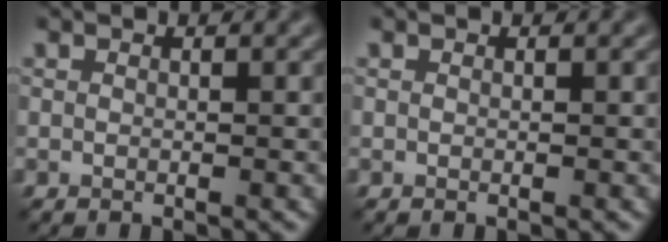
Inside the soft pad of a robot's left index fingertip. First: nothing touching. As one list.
[{"total": 0.0}]